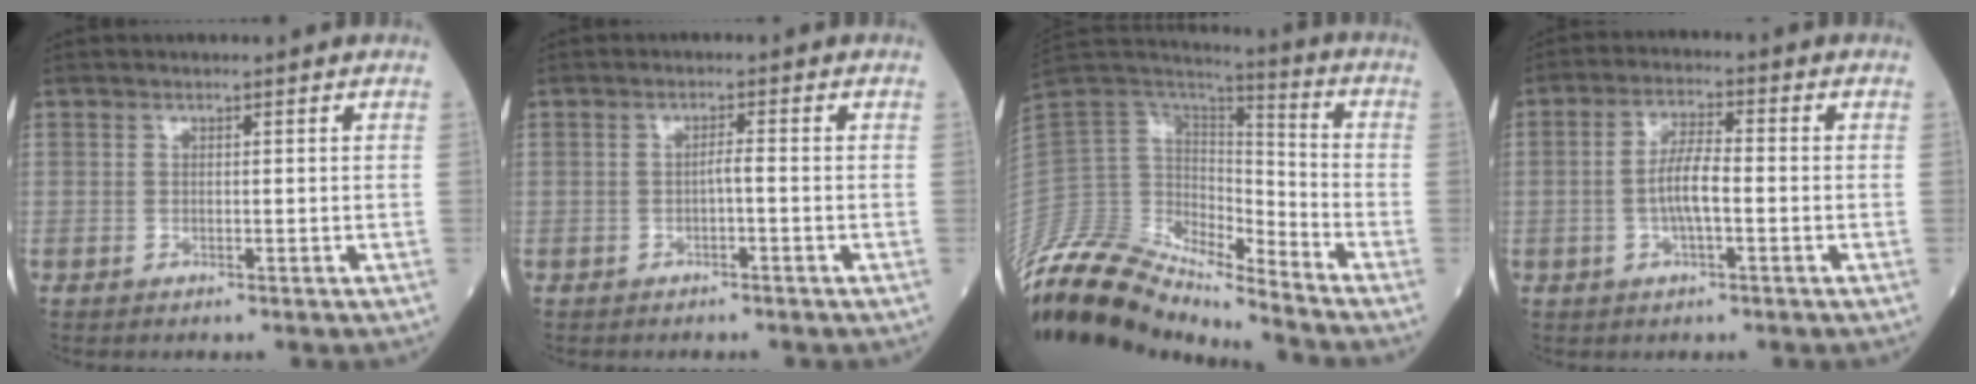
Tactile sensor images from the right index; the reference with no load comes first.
{"total": 1.3, "force": [-0.6, -0.1, 1.2], "torque": [-0.024, 0.001, -0.010]}
{"total": 16.1, "force": [-15.5, 2.9, 3.1], "torque": [-0.074, 0.075, -0.287]}
{"total": 5.5, "force": [-1.0, 1.2, 5.2], "torque": [-0.112, 0.007, -0.021]}